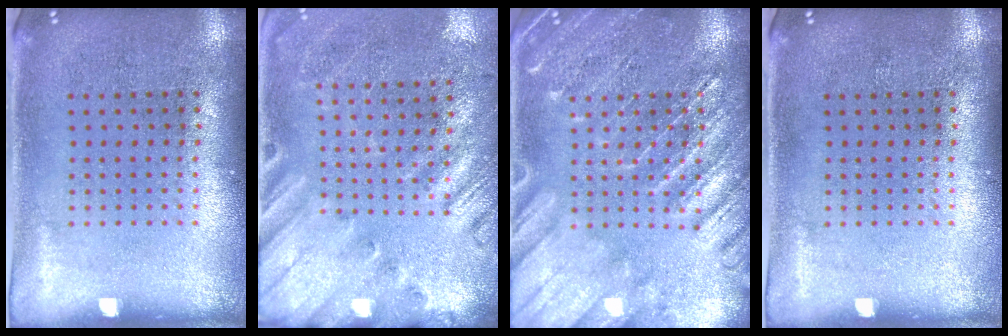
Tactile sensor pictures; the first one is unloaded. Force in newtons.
{"total": 2.6, "press": 2.0, "slide": 1.6}
{"total": 4.4, "press": 4.3, "slide": 0.6}
{"total": 0.0}